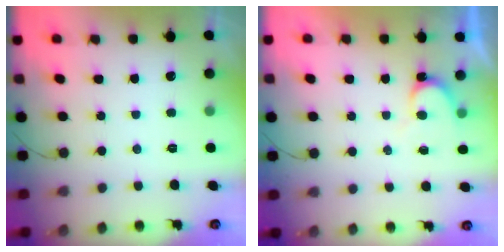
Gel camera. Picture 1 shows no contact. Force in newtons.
{"total": 4.6, "press": 4.6, "slide": 0.4}